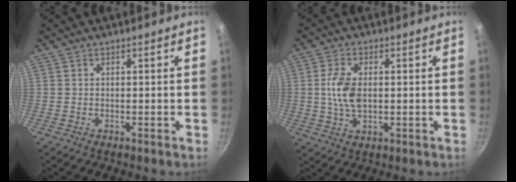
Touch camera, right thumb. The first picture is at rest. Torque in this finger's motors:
{"motor_torque": [0.98, 1.26, 0.86, 0.11, 0.09]}